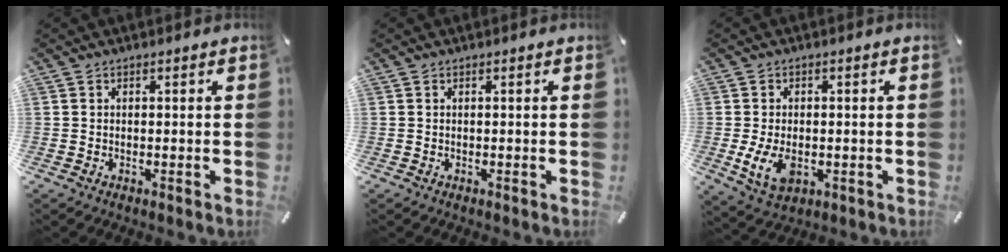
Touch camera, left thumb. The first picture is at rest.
{"total": 0.0}
{"total": 7.3, "force": [-1.3, 4.9, 5.3], "torque": [-0.112, -0.003, -0.023]}